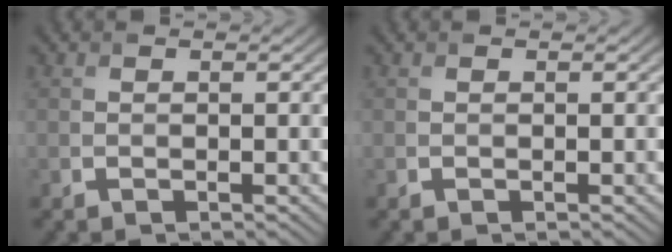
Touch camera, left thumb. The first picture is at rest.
{"total": 0.0}